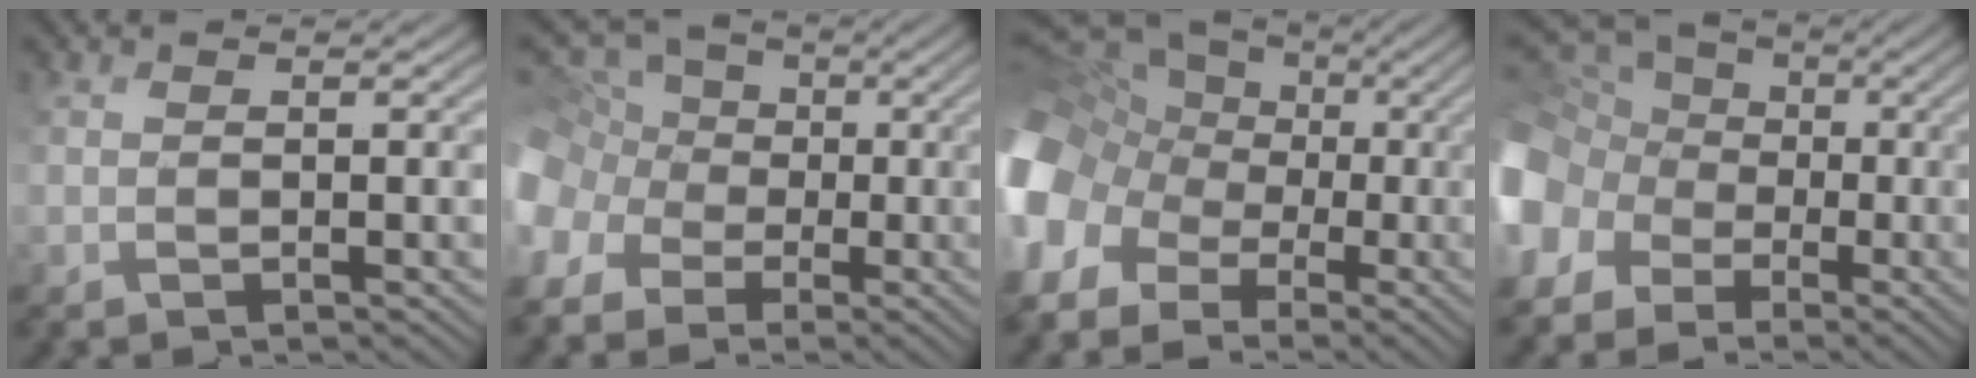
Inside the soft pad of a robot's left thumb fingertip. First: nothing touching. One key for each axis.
{"total": 11.2, "fx": -3.9, "fy": 9.8, "fz": 3.6, "tx": -0.160, "ty": -0.013, "tz": -0.086}
{"total": 14.4, "fx": -3.9, "fy": 12.1, "fz": 6.9, "tx": -0.240, "ty": -0.018, "tz": -0.075}
{"total": 13.2, "fx": -4.4, "fy": 11.3, "fz": 5.3, "tx": -0.199, "ty": -0.016, "tz": -0.089}